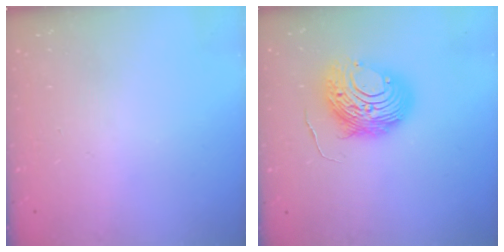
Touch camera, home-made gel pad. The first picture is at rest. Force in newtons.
{"total": 11.2, "press": 11.1, "slide": 1.1}